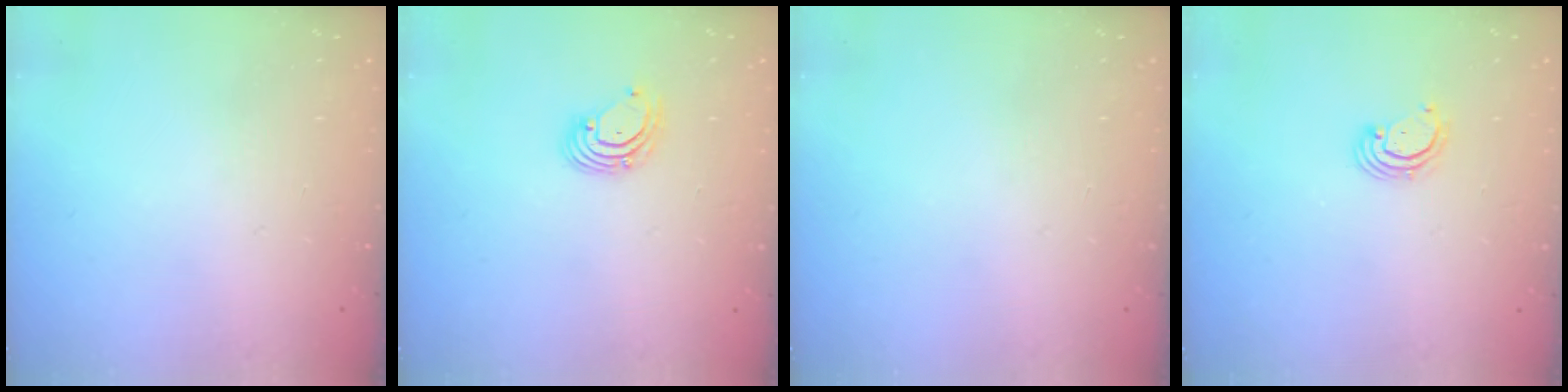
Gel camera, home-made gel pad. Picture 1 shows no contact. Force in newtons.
{"total": 2.6, "press": 2.6, "slide": 0.1}
{"total": 0.0}
{"total": 2.7, "press": 2.7, "slide": 0.3}